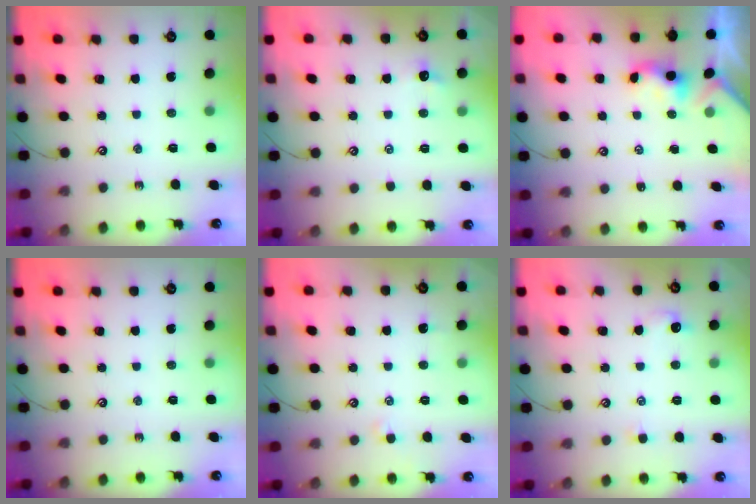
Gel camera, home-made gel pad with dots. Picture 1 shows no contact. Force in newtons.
{"total": 0.7, "press": 0.4, "slide": 0.6}
{"total": 0.0}
{"total": 0.0}
{"total": 1.6, "press": 1.5, "slide": 0.3}
{"total": 1.3, "press": 1.2, "slide": 0.4}